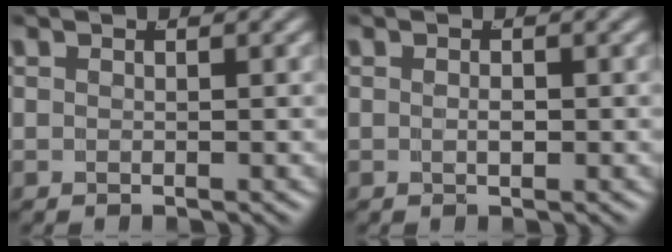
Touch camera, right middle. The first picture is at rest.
{"total": 0.6, "force": [-0.2, 0.0, 0.5], "torque": [-0.015, -0.009, 0.003]}